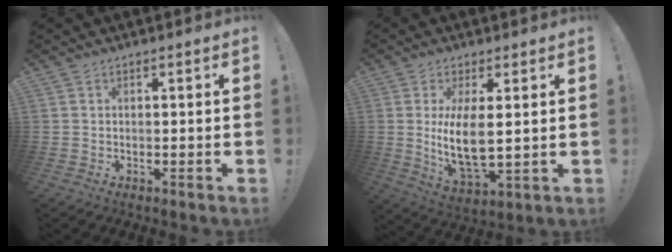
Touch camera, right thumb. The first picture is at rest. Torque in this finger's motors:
{"motor_torque": [0.33, 0.42, 1.21, 0.00, 0.53]}